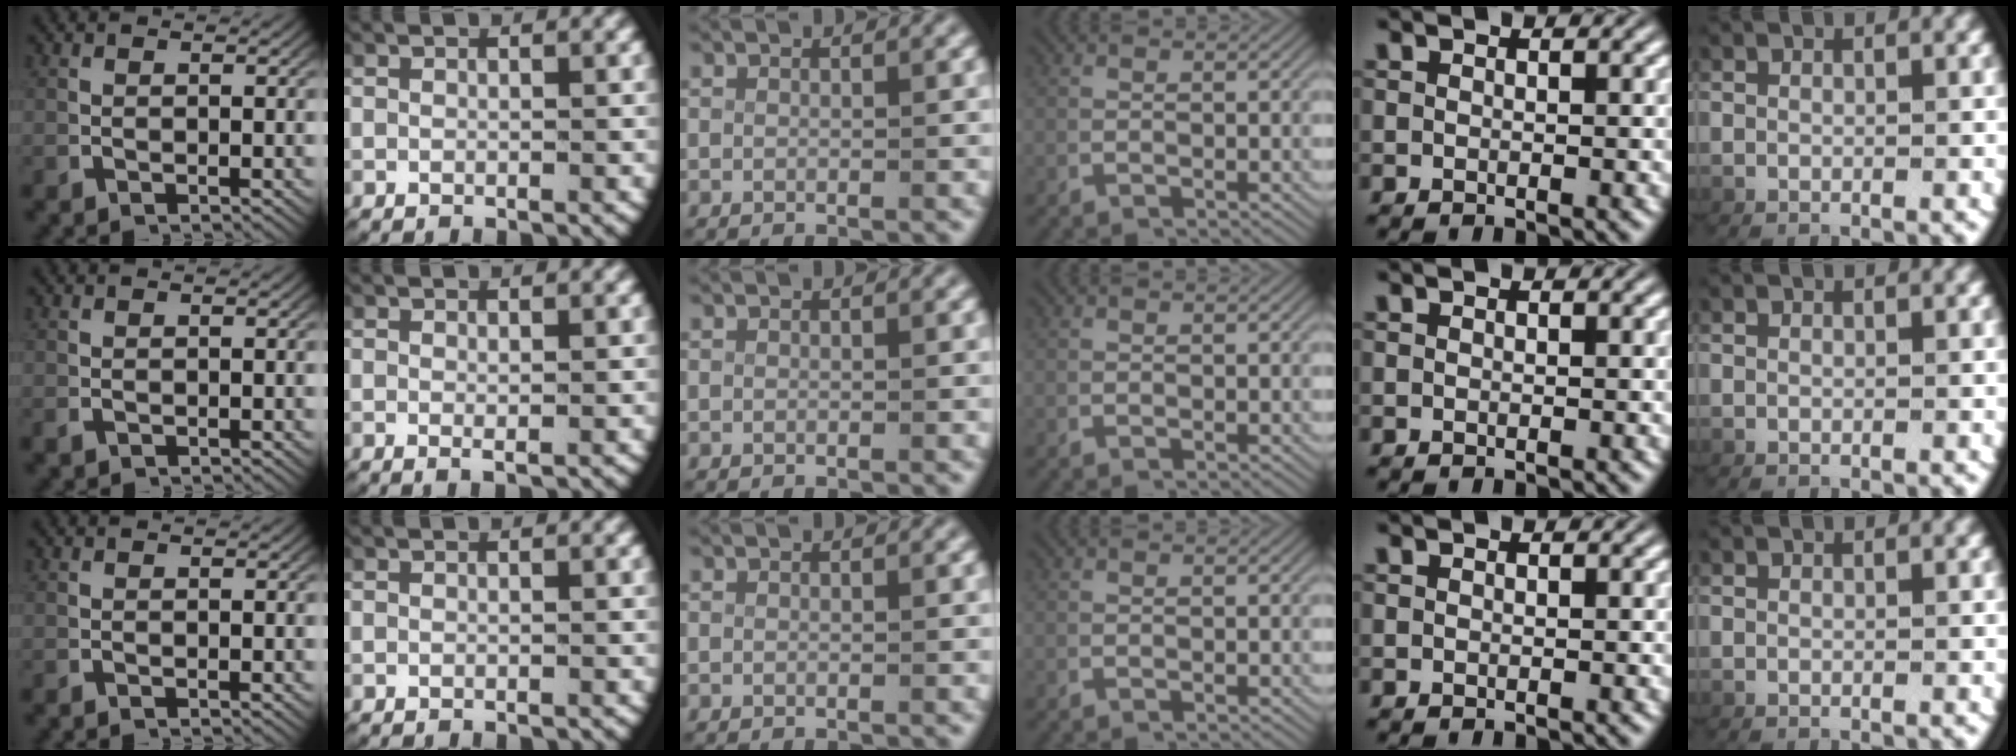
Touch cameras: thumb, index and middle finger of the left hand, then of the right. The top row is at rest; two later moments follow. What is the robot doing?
{"motion": "lift_and_place", "object": "paper towel"}